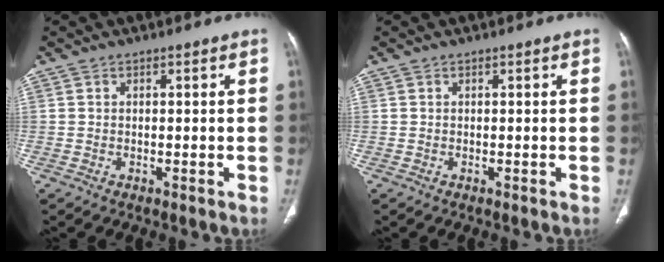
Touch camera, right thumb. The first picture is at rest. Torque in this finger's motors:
{"motor_torque": [0.02, 0.01, 0.09, 0.11, 0.00]}